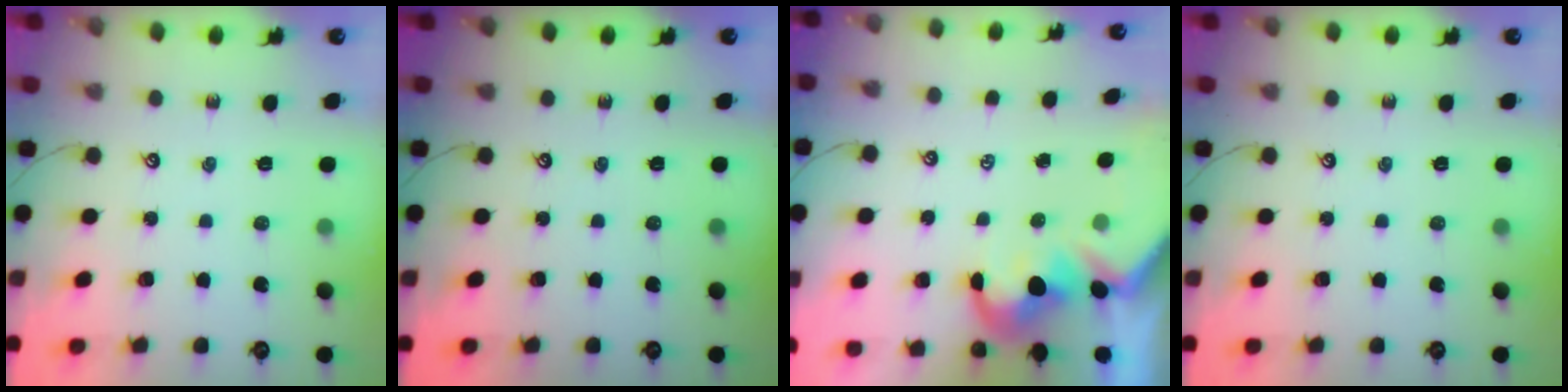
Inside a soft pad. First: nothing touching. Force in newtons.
{"total": 0.0}
{"total": 3.0, "press": 2.8, "slide": 1.0}
{"total": 0.0}